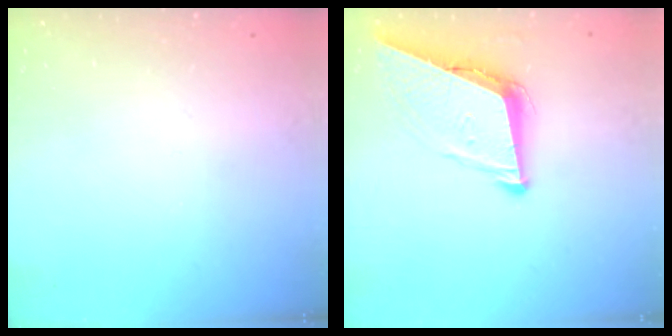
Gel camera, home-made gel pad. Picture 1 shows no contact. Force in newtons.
{"total": 8.7, "press": 8.4, "slide": 2.4}